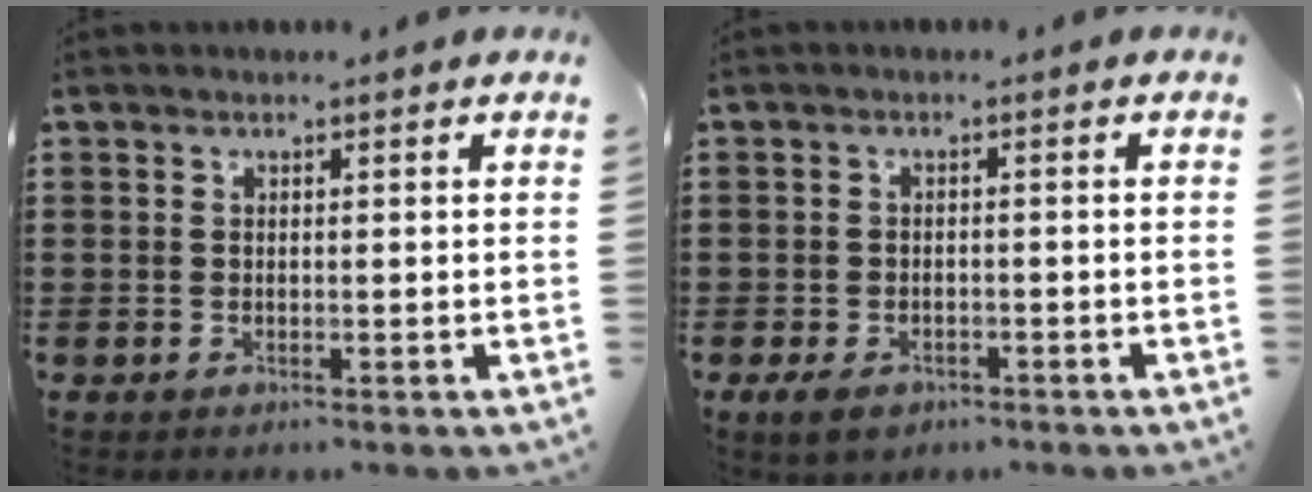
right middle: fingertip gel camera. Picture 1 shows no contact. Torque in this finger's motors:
{"motor_torque": [0.94, -0.46, 0.05, 0.06]}